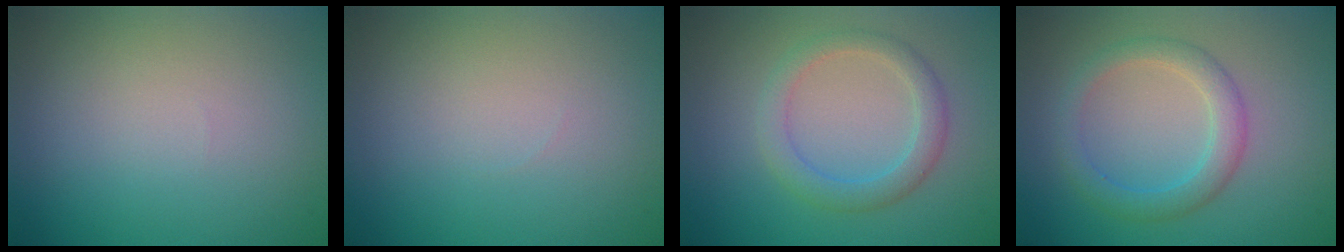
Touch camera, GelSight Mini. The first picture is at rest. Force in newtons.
{"total": 0.5, "press": 0.5, "slide": 0.0}
{"total": 2.9, "press": 2.8, "slide": 0.1}
{"total": 2.9, "press": 2.9, "slide": 0.1}